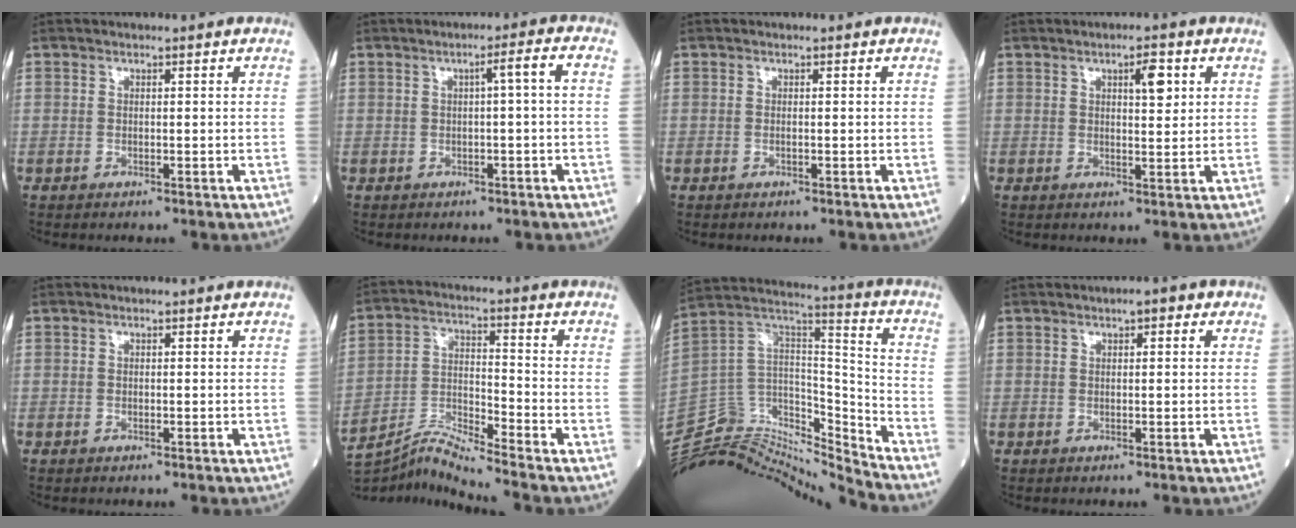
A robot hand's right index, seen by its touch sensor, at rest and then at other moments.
{"total": 2.8, "force": [-0.1, -0.3, 2.8], "torque": [-0.040, 0.008, 0.001]}
{"total": 0.0}
{"total": 3.9, "force": [1.6, 1.0, 3.3], "torque": [-0.049, 0.001, 0.024]}
{"total": 0.0}
{"total": 9.4, "force": [-8.9, -2.4, 2.1], "torque": [-0.052, 0.006, -0.166]}
{"total": 20.0, "force": [-19.7, 2.6, 2.4], "torque": [-0.044, 0.076, -0.334]}
{"total": 2.1, "force": [1.0, 0.9, 1.7], "torque": [-0.022, 0.010, 0.012]}